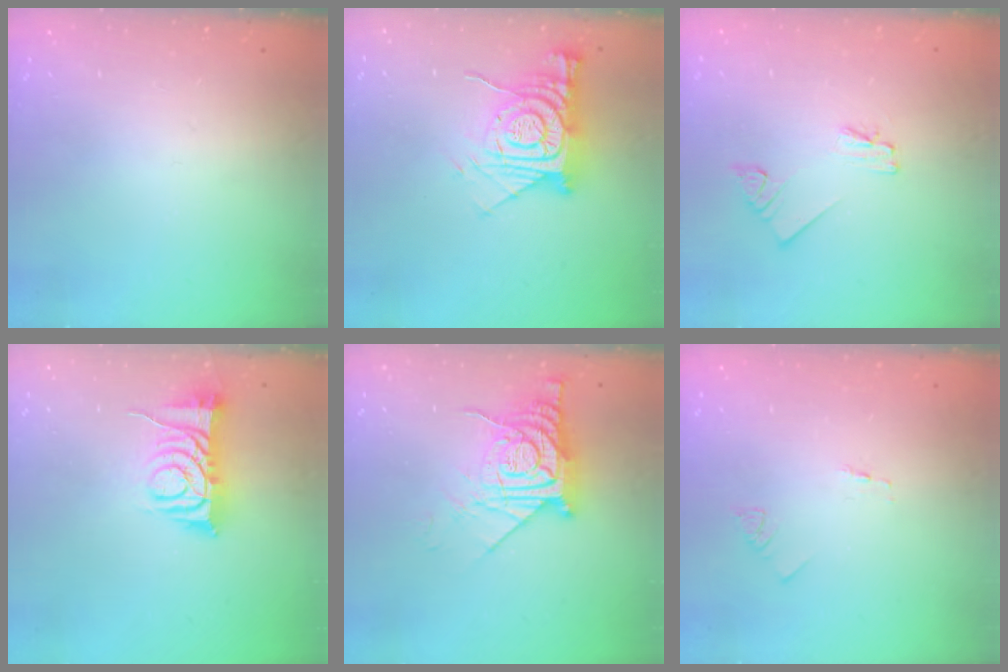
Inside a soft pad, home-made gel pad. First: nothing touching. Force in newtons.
{"total": 13.6, "press": 13.5, "slide": 1.3}
{"total": 2.3, "press": 2.3, "slide": 0.1}
{"total": 9.4, "press": 9.4, "slide": 0.5}
{"total": 14.3, "press": 14.2, "slide": 1.6}
{"total": 1.3, "press": 1.2, "slide": 0.1}